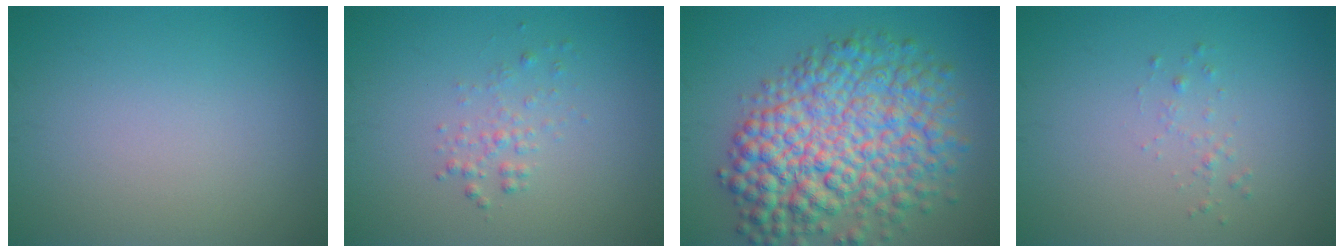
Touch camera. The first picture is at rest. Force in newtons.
{"total": 1.4, "press": 1.4, "slide": 0.0}
{"total": 10.8, "press": 10.8, "slide": 0.2}
{"total": 0.8, "press": 0.8, "slide": 0.0}